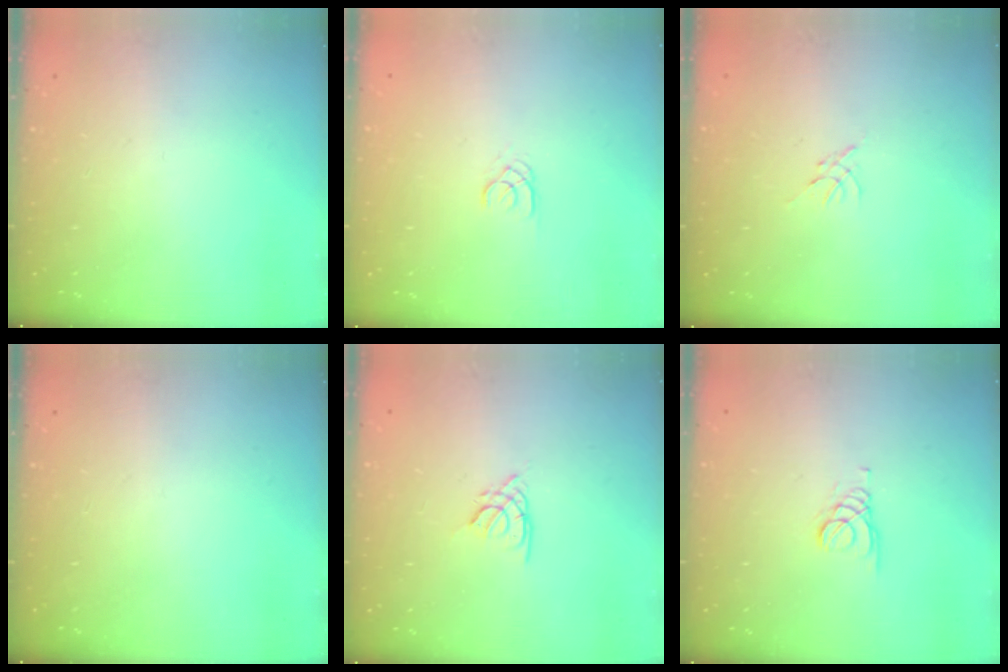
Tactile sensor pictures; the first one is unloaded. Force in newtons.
{"total": 1.8, "press": 1.7, "slide": 0.2}
{"total": 0.0}
{"total": 0.0}
{"total": 1.9, "press": 1.8, "slide": 0.5}
{"total": 1.6, "press": 1.5, "slide": 0.2}